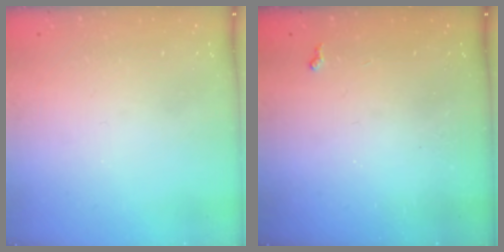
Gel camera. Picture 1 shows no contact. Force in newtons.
{"total": 5.5, "press": 5.5, "slide": 0.8}